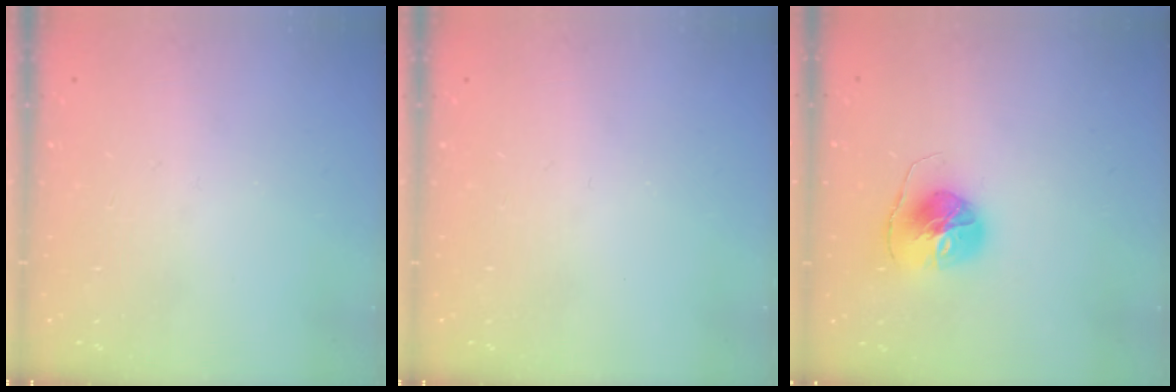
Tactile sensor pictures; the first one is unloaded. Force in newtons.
{"total": 0.0}
{"total": 10.1, "press": 10.1, "slide": 0.2}